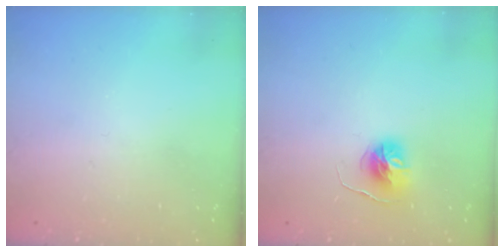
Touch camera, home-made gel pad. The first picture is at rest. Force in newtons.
{"total": 6.4, "press": 6.4, "slide": 0.6}